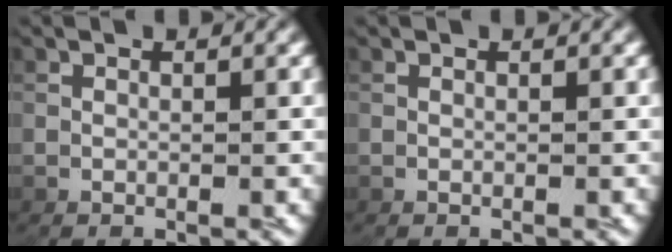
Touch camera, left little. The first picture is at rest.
{"total": 0.0}